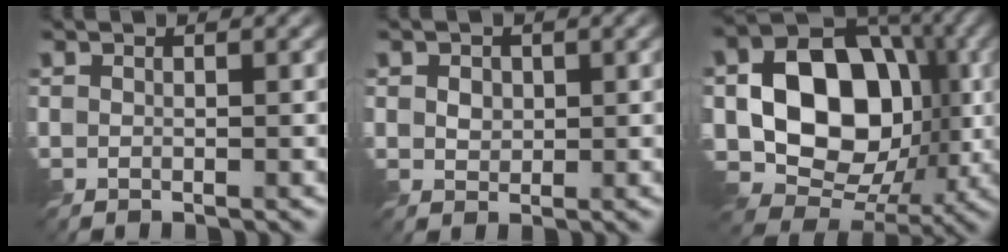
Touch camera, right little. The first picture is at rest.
{"total": 1.4, "force": [0.3, 1.2, 0.6], "torque": [-0.016, -0.004, 0.007]}
{"total": 13.1, "force": [-0.3, 9.9, 8.5], "torque": [-0.130, -0.009, -0.011]}